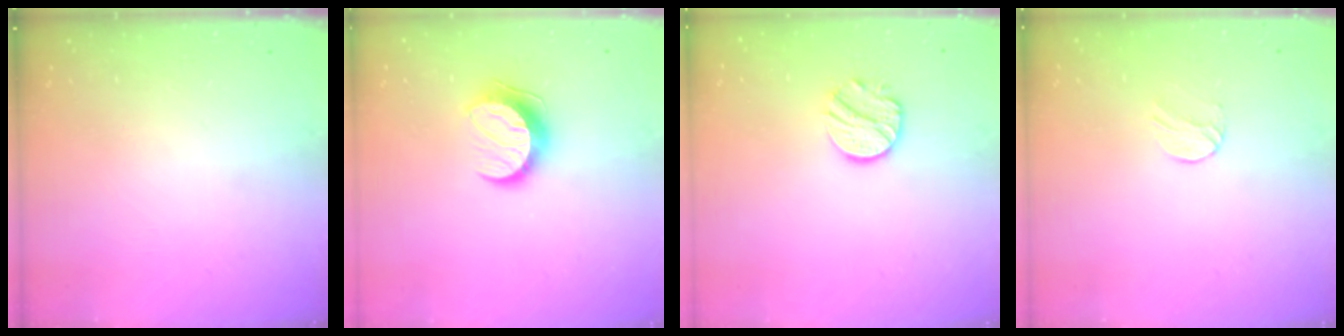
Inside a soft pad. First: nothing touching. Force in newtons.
{"total": 9.7, "press": 9.7, "slide": 0.2}
{"total": 9.8, "press": 9.8, "slide": 0.7}
{"total": 6.7, "press": 6.7, "slide": 0.4}